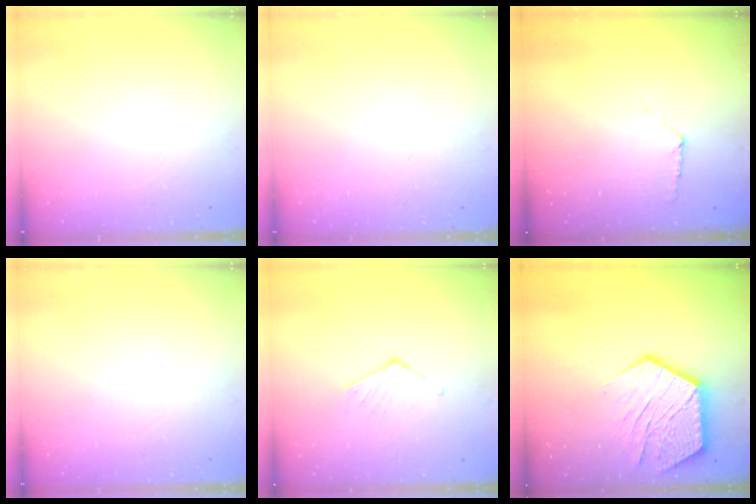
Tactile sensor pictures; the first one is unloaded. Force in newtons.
{"total": 0.0}
{"total": 6.0, "press": 6.0, "slide": 0.5}
{"total": 0.0}
{"total": 3.8, "press": 3.8, "slide": 0.3}
{"total": 17.4, "press": 17.4, "slide": 1.2}